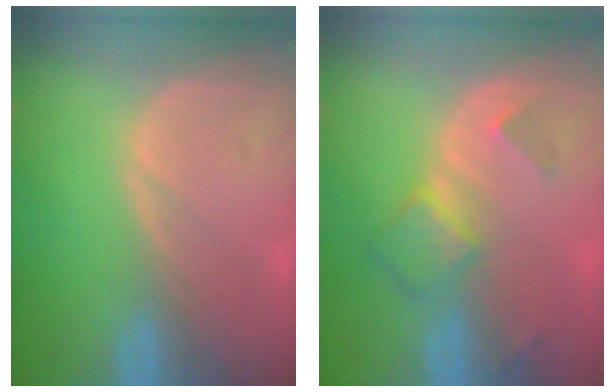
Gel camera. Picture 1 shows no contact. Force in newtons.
{"total": 4.9, "press": 4.3, "slide": 2.3}